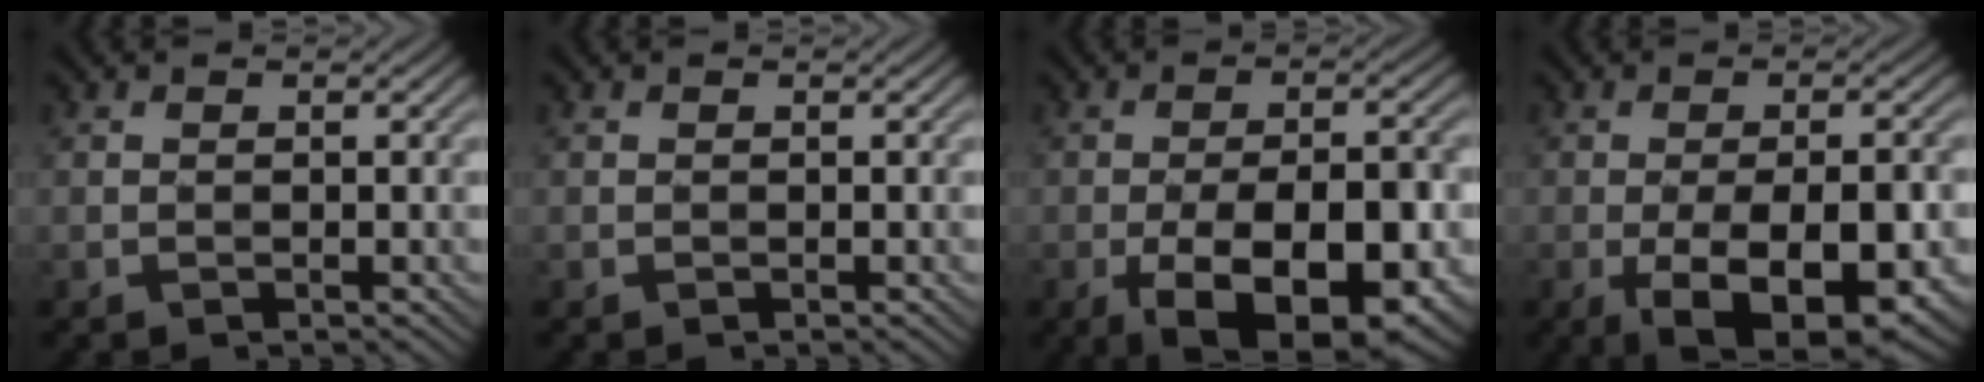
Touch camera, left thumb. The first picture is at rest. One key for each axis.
{"total": 0.0}
{"total": 15.4, "fx": -6.6, "fy": 6.7, "fz": 12.2, "tx": -0.171, "ty": 0.001, "tz": -0.092}
{"total": 13.2, "fx": -5.2, "fy": 5.3, "fz": 10.9, "tx": -0.150, "ty": -0.003, "tz": -0.069}